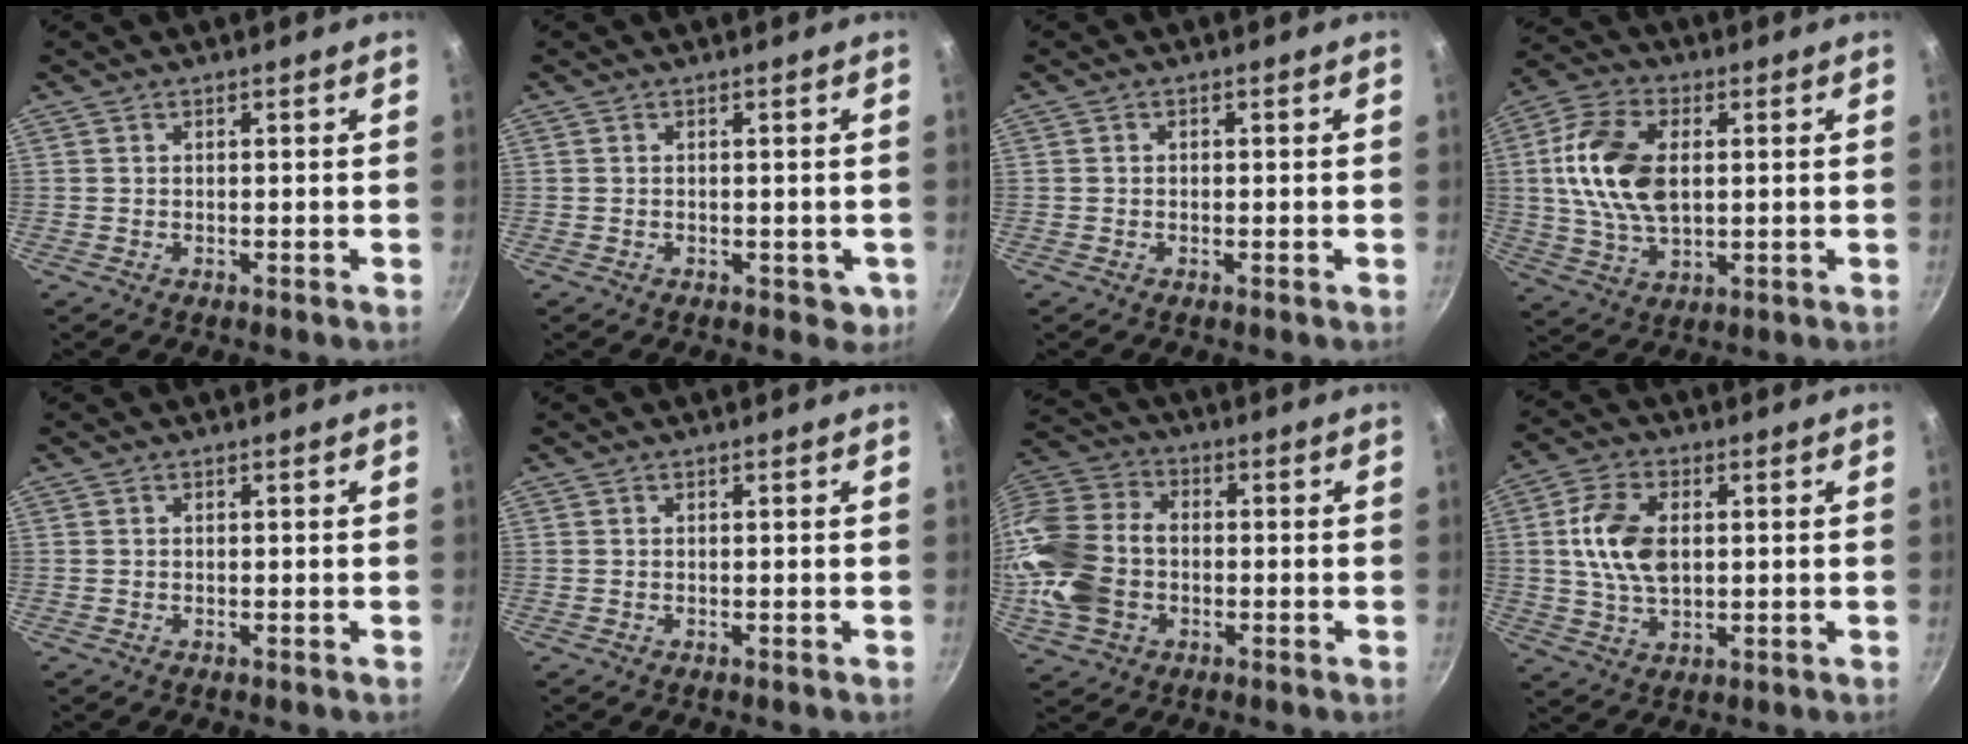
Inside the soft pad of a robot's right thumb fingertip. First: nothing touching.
{"total": 2.6, "force": [-0.6, 1.8, 1.7], "torque": [-0.014, -0.002, -0.005]}
{"total": 0.7, "force": [-0.1, 0.6, 0.3], "torque": [-0.004, 0.003, -0.003]}
{"total": 14.9, "force": [1.8, 9.1, 11.7], "torque": [-0.209, 0.004, 0.028]}
{"total": 0.0}
{"total": 0.0}
{"total": 17.9, "force": [-2.7, 13.4, 11.5], "torque": [-0.240, 0.033, -0.059]}
{"total": 10.8, "force": [1.3, 6.7, 8.3], "torque": [-0.146, 0.007, 0.021]}